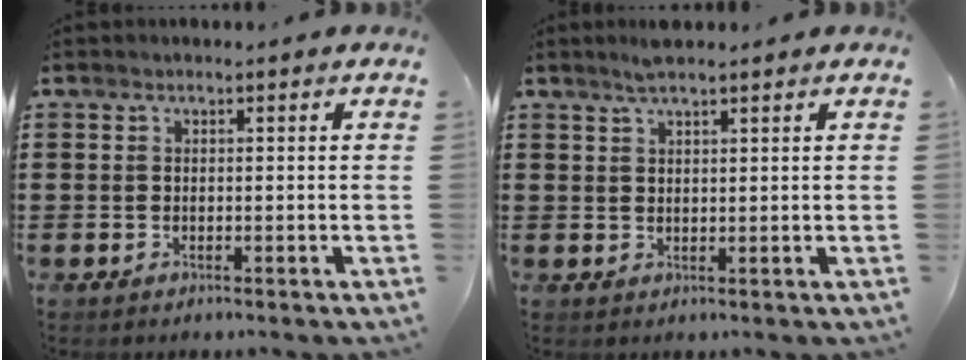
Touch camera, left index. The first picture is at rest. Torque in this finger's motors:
{"motor_torque": [0.85, -0.77, 0.34, 0.09]}